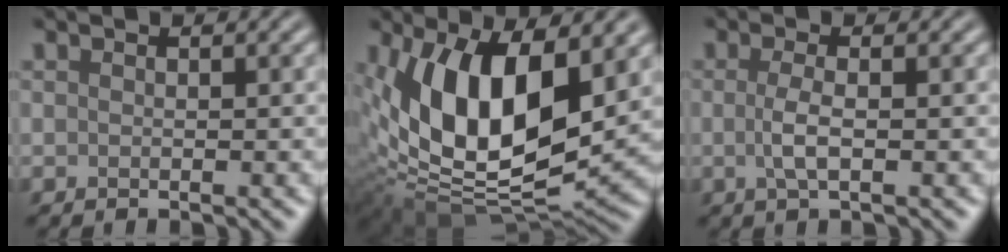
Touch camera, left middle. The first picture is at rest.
{"total": 13.0, "force": [2.9, 6.3, 11.1], "torque": [-0.202, -0.021, 0.053]}
{"total": 2.2, "force": [-0.1, 0.6, 2.1], "torque": [-0.045, -0.002, -0.005]}